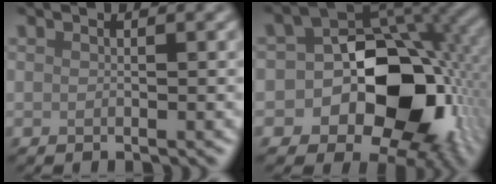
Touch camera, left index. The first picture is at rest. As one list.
[{"total": 14.9, "force": [-2.6, 10.6, 10.2], "torque": [-0.140, -0.008, -0.040]}]